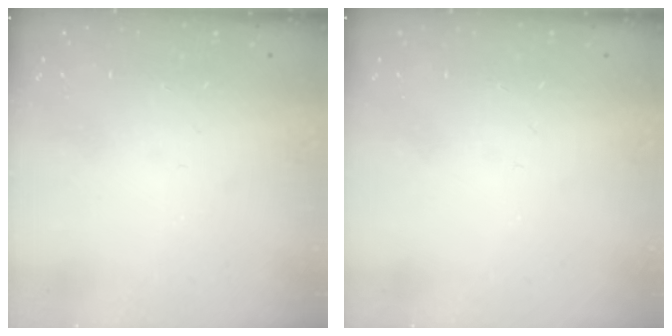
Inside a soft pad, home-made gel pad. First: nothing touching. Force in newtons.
{"total": 0.0}